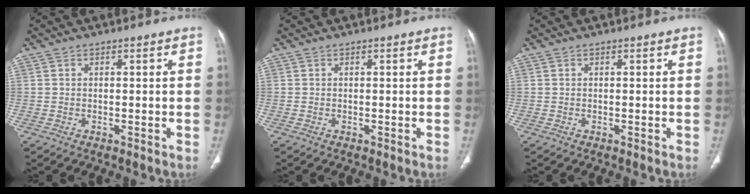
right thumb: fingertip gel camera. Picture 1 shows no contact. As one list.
[{"total": 0.0}, {"total": 0.0}]